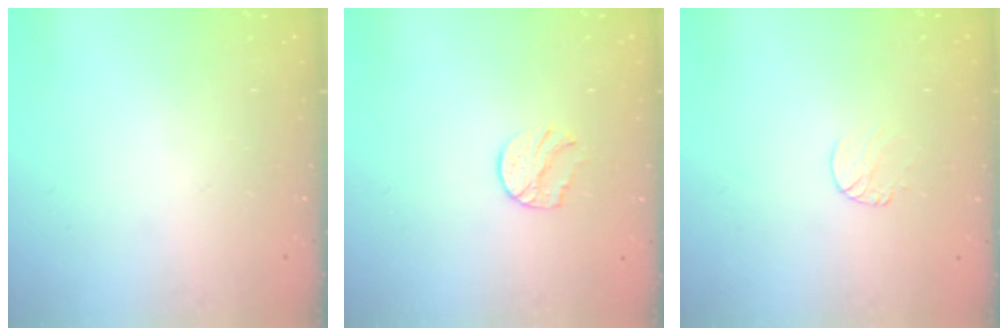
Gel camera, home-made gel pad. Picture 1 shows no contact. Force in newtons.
{"total": 6.4, "press": 6.3, "slide": 0.6}
{"total": 5.0, "press": 5.0, "slide": 0.5}